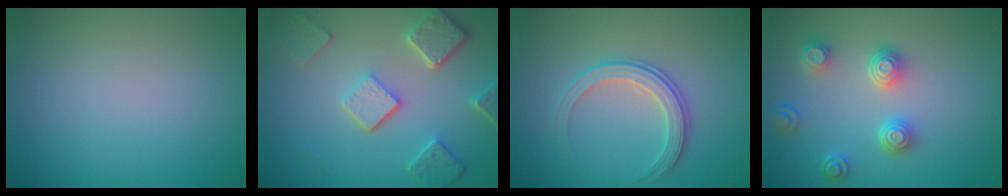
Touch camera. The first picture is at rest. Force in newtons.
{"total": 5.2, "press": 4.0, "slide": 3.4}
{"total": 3.0, "press": 2.8, "slide": 0.9}
{"total": 4.3, "press": 3.5, "slide": 2.5}